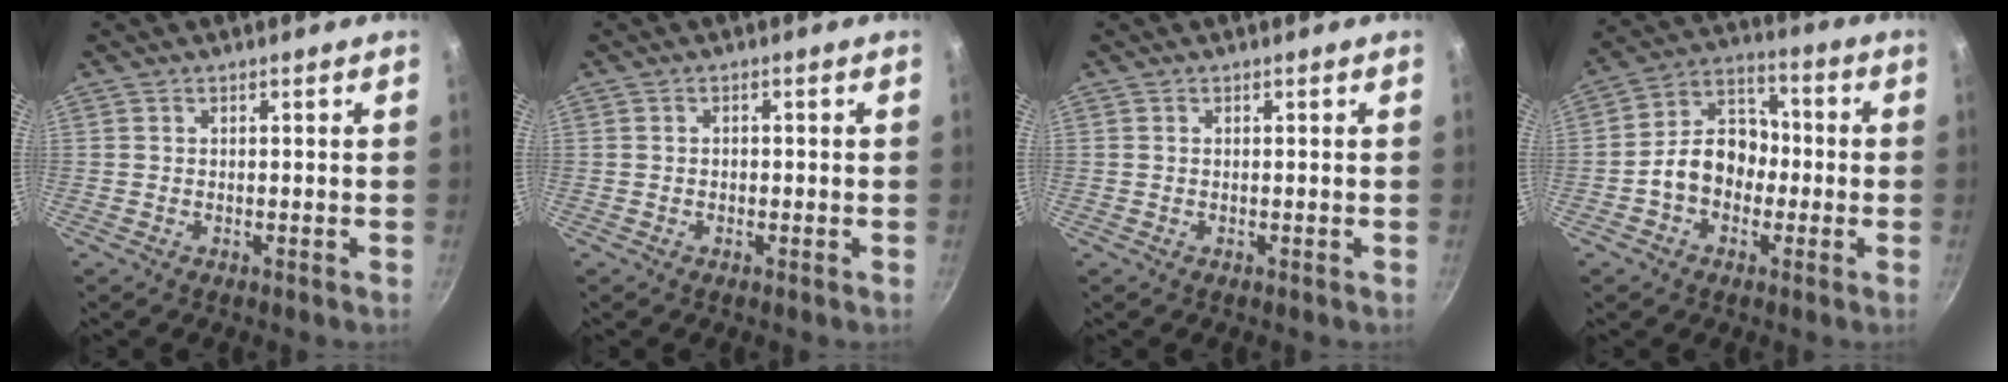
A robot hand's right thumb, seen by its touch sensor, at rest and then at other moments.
{"total": 0.8, "force": [-0.2, 0.7, 0.3], "torque": [-0.004, 0.003, -0.004]}
{"total": 0.0}
{"total": 11.2, "force": [-2.0, 8.7, 6.8], "torque": [-0.063, 0.043, -0.051]}